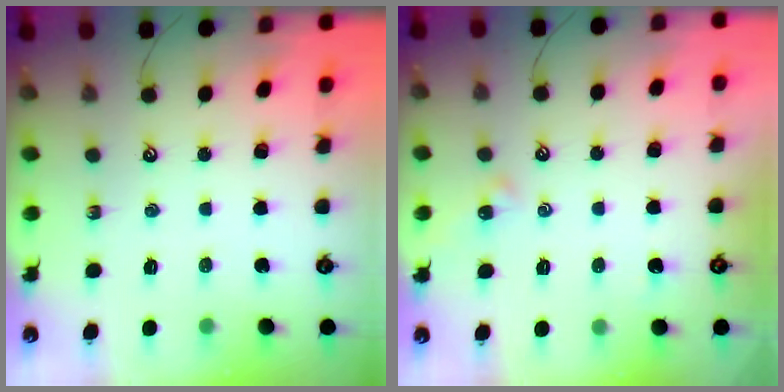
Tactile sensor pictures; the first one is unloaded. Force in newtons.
{"total": 2.2, "press": 2.1, "slide": 0.5}